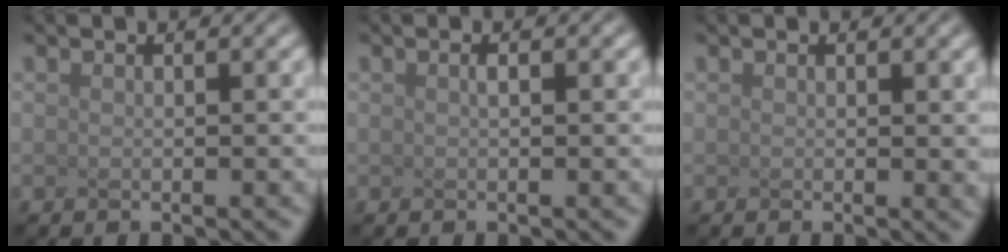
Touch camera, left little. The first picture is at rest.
{"total": 0.7, "force": [-0.6, -0.4, 0.0], "torque": [-0.009, -0.009, 0.009]}
{"total": 0.7, "force": [0.3, -0.1, 0.6], "torque": [-0.009, -0.003, 0.014]}